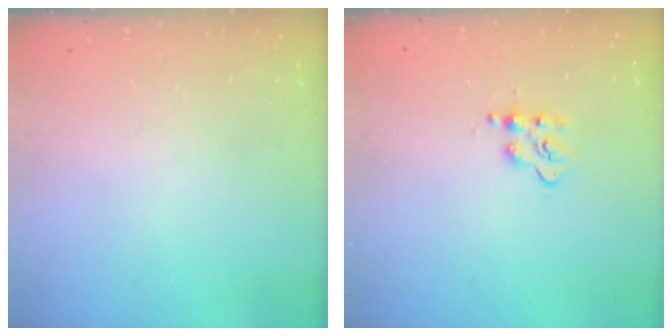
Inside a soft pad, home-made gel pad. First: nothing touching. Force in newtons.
{"total": 3.5, "press": 3.5, "slide": 0.4}